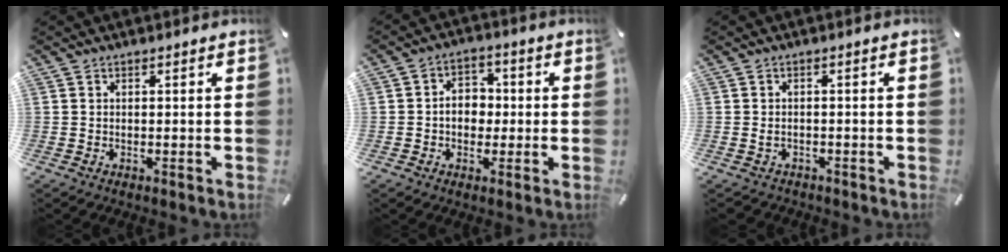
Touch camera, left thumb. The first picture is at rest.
{"total": 6.2, "force": [-0.6, 5.1, 3.4], "torque": [-0.053, 0.010, -0.013]}
{"total": 2.0, "force": [-0.8, 1.5, 0.9], "torque": [-0.027, 0.000, -0.020]}